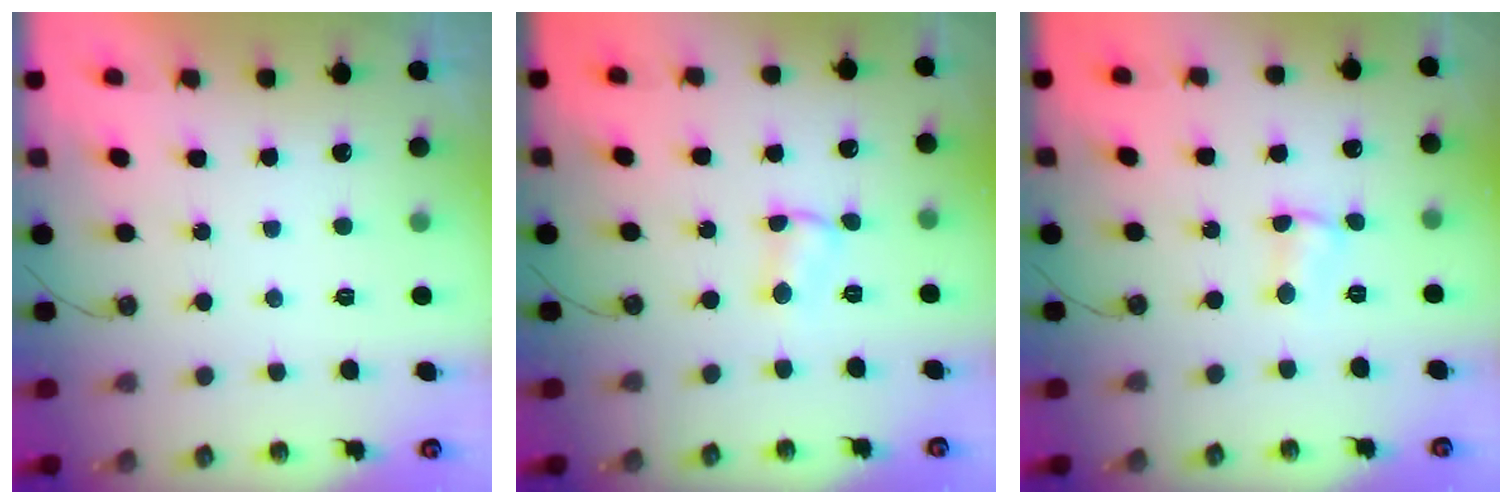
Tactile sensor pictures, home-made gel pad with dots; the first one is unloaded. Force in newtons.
{"total": 2.9, "press": 2.7, "slide": 1.0}
{"total": 1.9, "press": 1.9, "slide": 0.3}